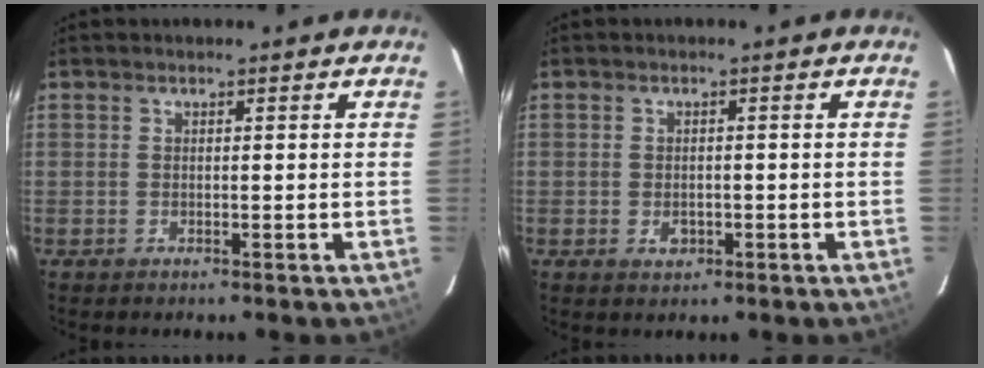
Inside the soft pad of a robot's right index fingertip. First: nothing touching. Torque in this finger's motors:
{"motor_torque": [0.00, 0.04, 0.01, 0.00]}